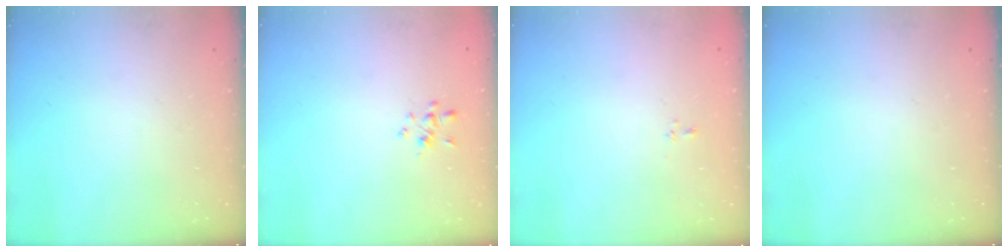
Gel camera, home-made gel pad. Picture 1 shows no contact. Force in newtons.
{"total": 1.9, "press": 1.8, "slide": 0.7}
{"total": 2.2, "press": 2.0, "slide": 0.9}
{"total": 0.0}